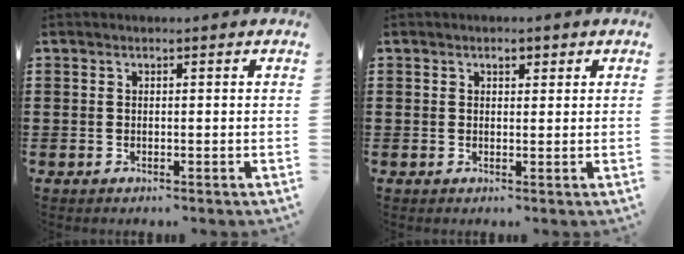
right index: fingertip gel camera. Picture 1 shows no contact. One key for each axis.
{"total": 1.3, "fx": 0.8, "fy": 0.7, "fz": 0.7, "tx": -0.009, "ty": 0.000, "tz": 0.012}